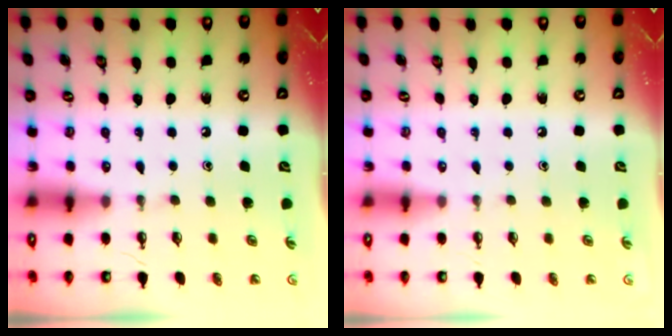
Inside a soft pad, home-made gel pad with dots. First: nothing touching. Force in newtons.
{"total": 0.0}